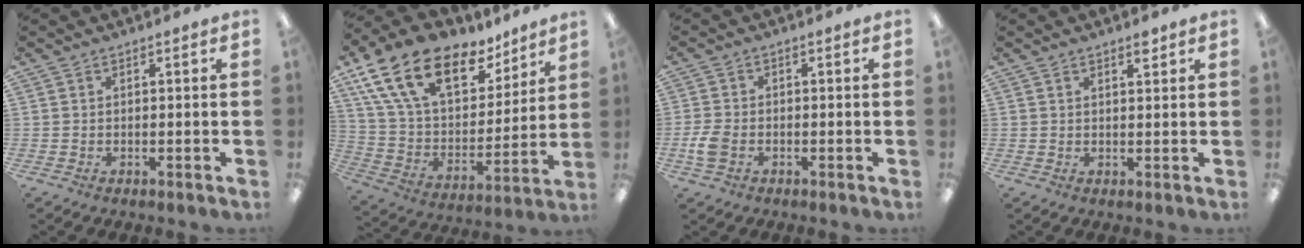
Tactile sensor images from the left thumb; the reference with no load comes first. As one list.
[{"total": 21.2, "force": [12.9, 11.4, 12.3], "torque": [-0.229, -0.066, 0.233]}, {"total": 4.4, "force": [-1.6, 2.9, 3.0], "torque": [-0.067, 0.003, -0.031]}, {"total": 2.0, "force": [1.7, 0.6, 0.9], "torque": [-0.002, -0.007, 0.026]}]